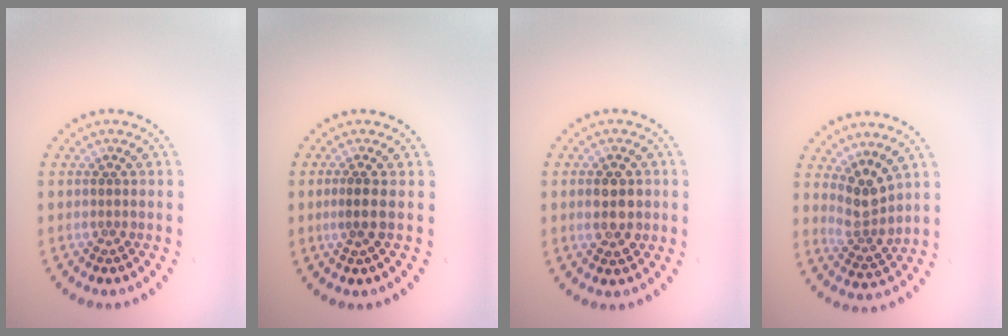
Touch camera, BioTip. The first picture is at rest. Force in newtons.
{"total": 1.3, "press": 0.9, "slide": 0.9}
{"total": 3.4, "press": 3.4, "slide": 0.1}
{"total": 2.9, "press": 2.3, "slide": 1.8}